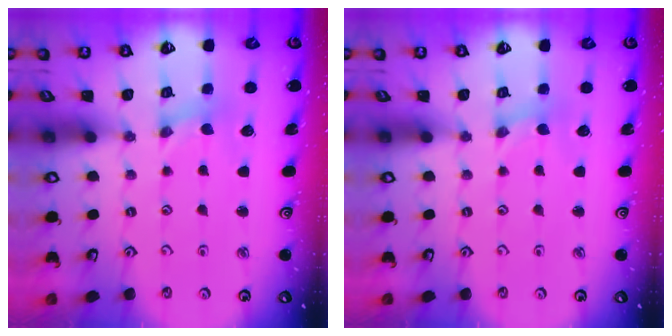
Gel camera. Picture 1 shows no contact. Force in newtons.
{"total": 0.0}